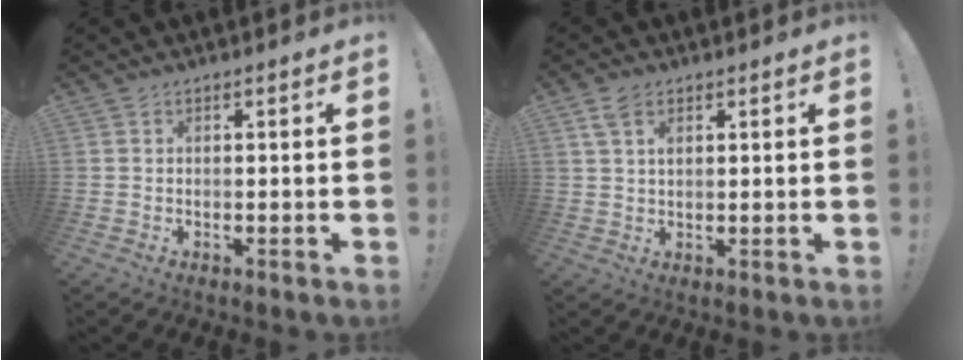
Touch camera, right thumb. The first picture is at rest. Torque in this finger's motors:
{"motor_torque": [0.08, 0.68, 0.01, 0.08, 0.15]}